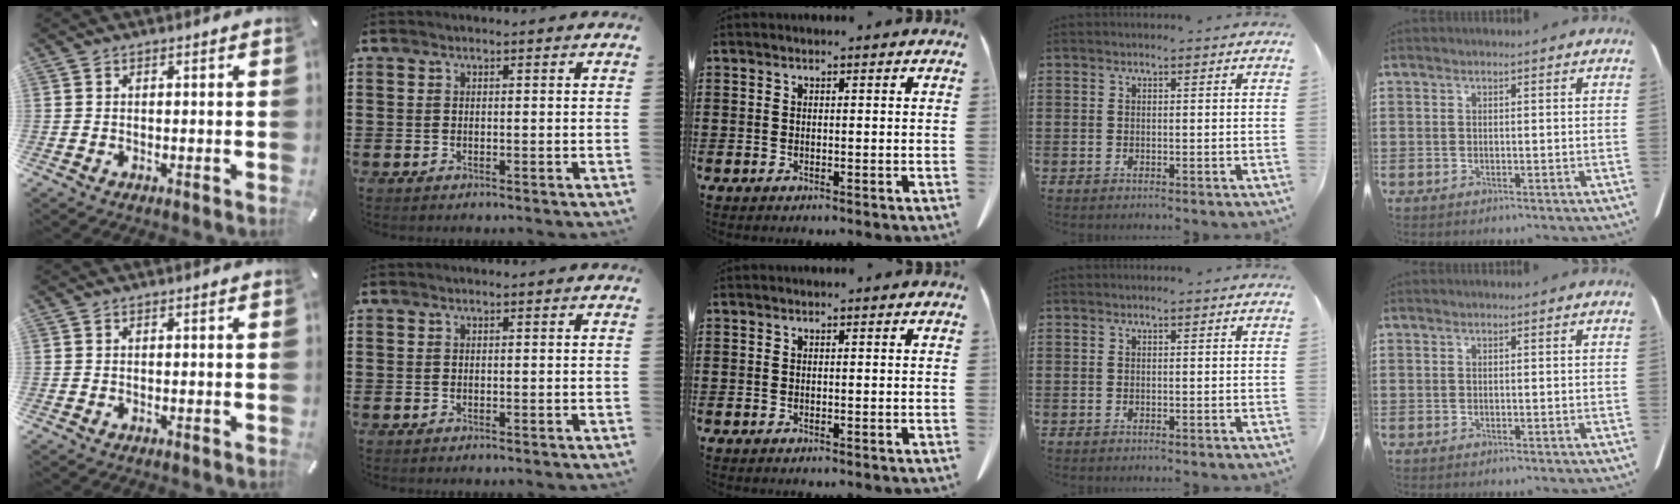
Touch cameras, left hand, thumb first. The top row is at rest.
{}